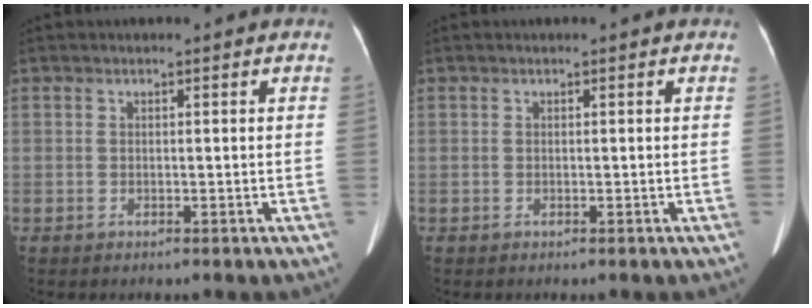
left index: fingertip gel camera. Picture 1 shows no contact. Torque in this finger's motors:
{"motor_torque": [0.04, 0.09, 0.00, 0.00]}